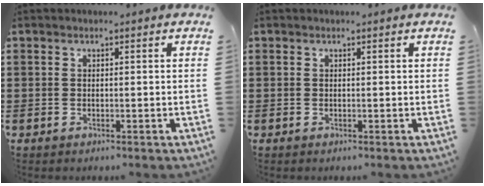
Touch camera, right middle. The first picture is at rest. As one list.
[{"total": 0.0}]